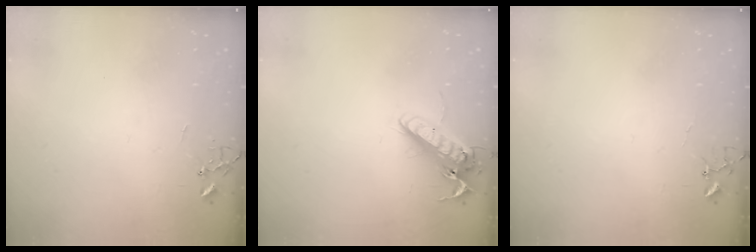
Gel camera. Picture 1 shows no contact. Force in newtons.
{"total": 13.8, "press": 13.7, "slide": 2.0}
{"total": 4.0, "press": 4.0, "slide": 0.3}